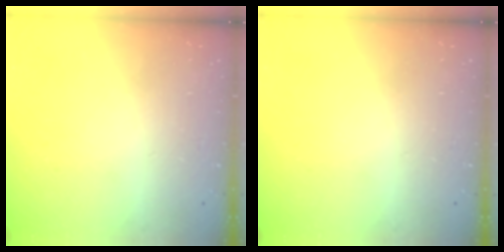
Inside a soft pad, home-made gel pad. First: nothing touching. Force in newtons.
{"total": 0.0}